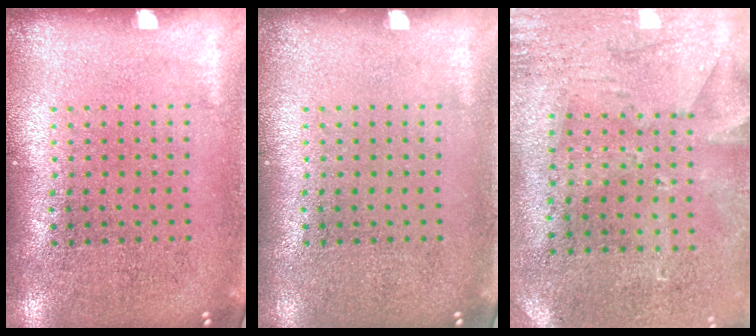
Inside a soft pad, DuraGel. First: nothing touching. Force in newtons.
{"total": 0.0}
{"total": 2.8, "press": 2.3, "slide": 1.6}